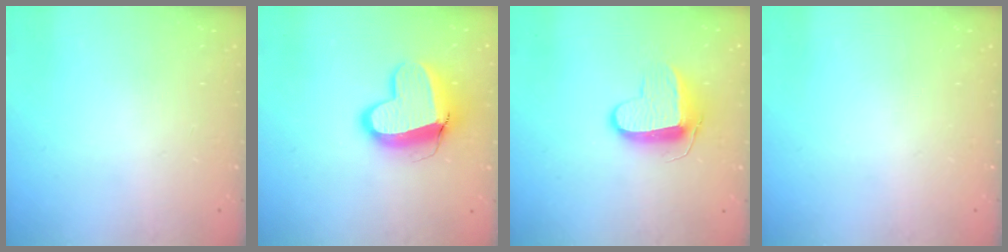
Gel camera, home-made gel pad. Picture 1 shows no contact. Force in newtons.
{"total": 13.1, "press": 13.0, "slide": 1.3}
{"total": 9.8, "press": 9.8, "slide": 0.1}
{"total": 0.0}